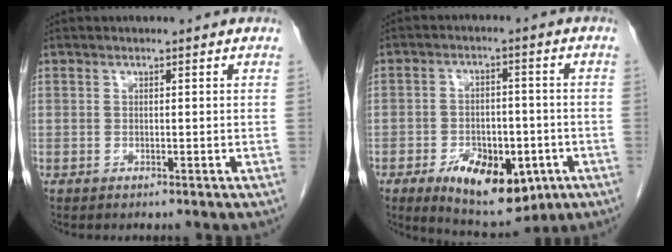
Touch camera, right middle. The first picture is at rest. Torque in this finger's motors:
{"motor_torque": [1.04, -0.95, 0.21, 0.09]}